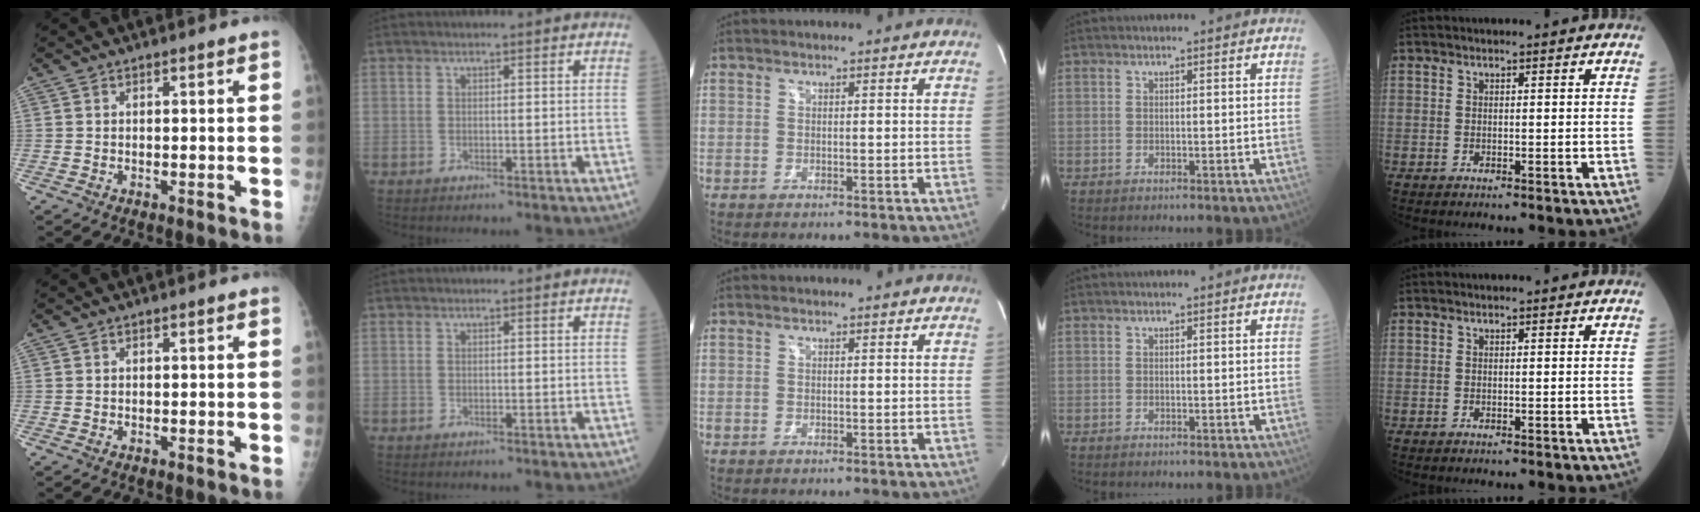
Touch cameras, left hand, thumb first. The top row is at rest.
{}